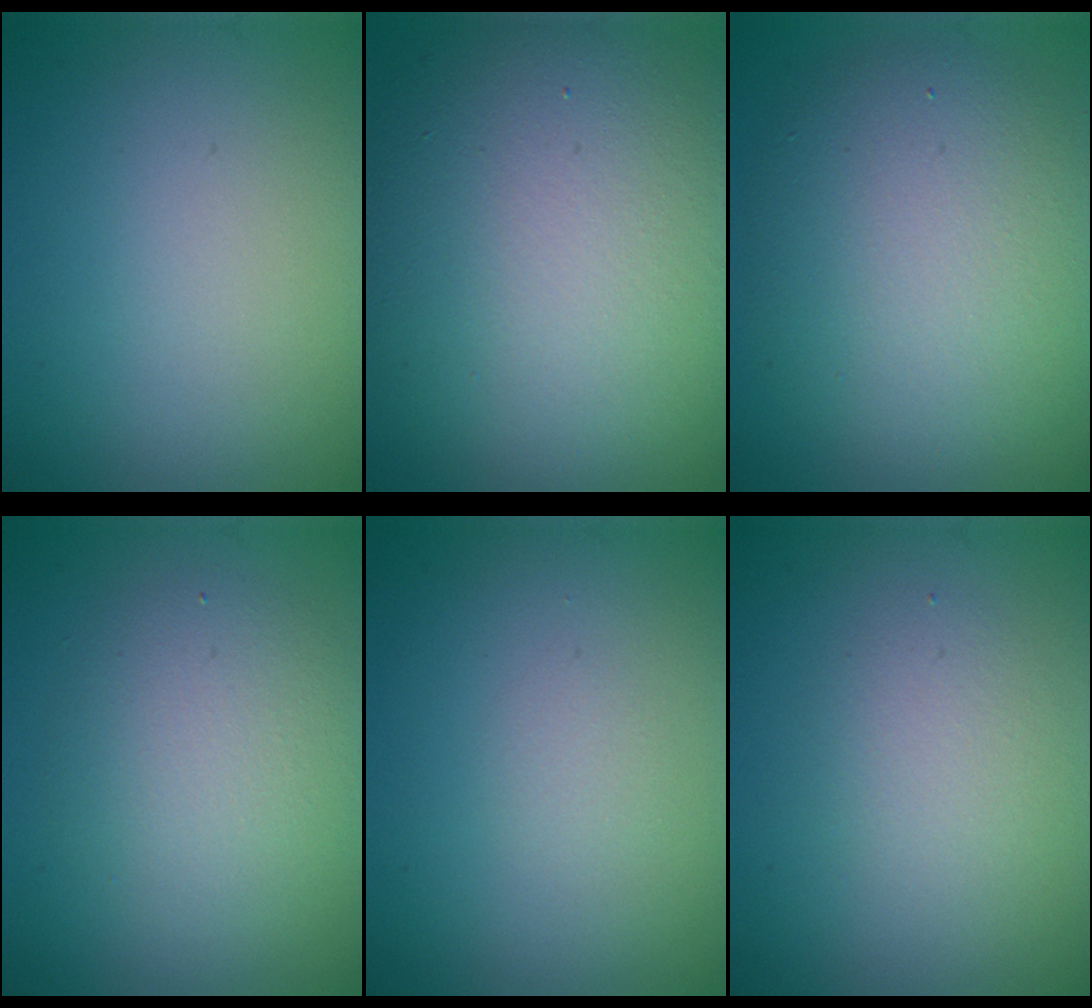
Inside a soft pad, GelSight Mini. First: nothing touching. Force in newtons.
{"total": 14.7, "press": 14.7, "slide": 0.9}
{"total": 8.1, "press": 8.0, "slide": 0.5}
{"total": 3.9, "press": 3.9, "slide": 0.2}
{"total": 0.6, "press": 0.6, "slide": 0.0}
{"total": 2.2, "press": 2.2, "slide": 0.1}